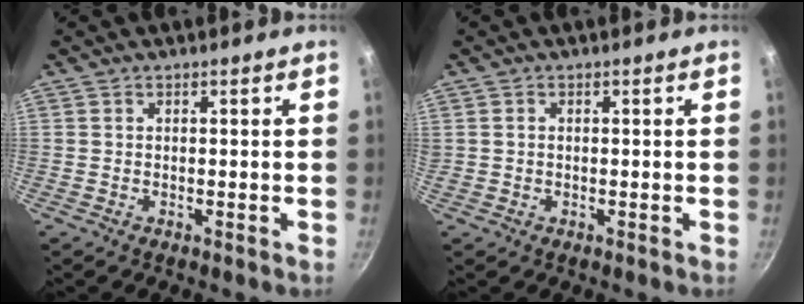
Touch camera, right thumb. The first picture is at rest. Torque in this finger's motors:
{"motor_torque": [-0.20, -0.01, 0.42, 0.13, 0.10]}